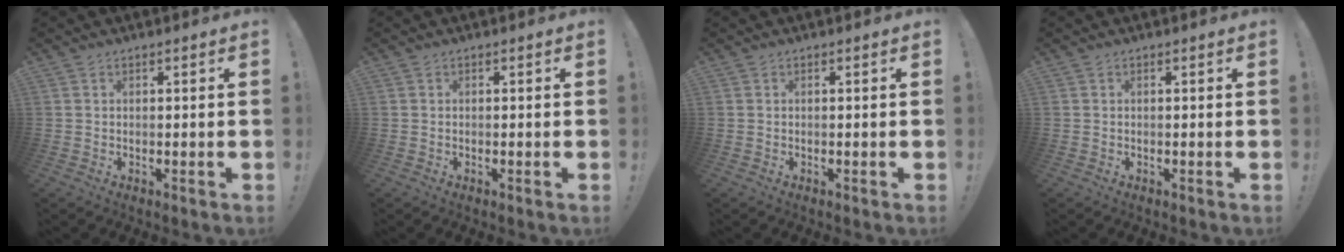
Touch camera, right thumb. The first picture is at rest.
{"total": 0.0}
{"total": 0.0}
{"total": 0.0}